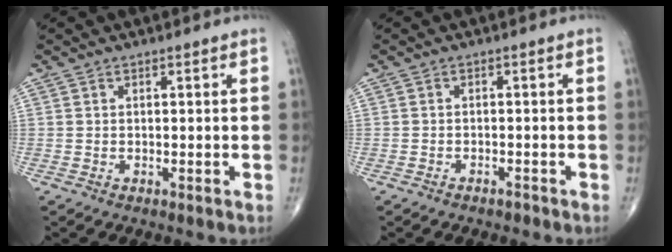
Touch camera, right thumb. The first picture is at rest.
{"total": 1.0, "force": [-0.9, 0.4, 0.2], "torque": [-0.002, 0.004, -0.017]}